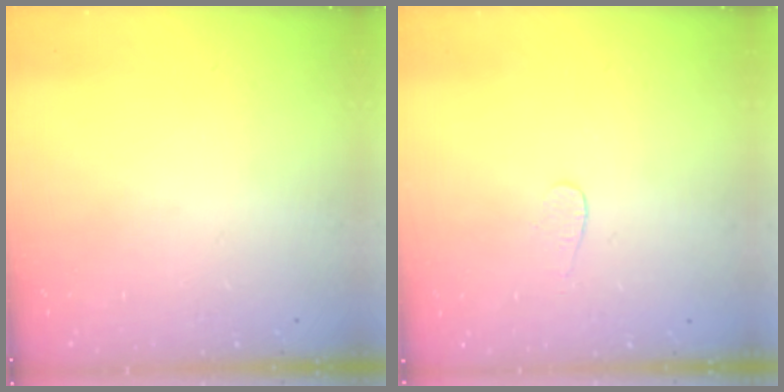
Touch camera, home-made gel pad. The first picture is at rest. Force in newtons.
{"total": 3.0, "press": 3.0, "slide": 0.3}